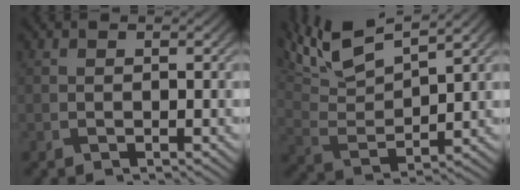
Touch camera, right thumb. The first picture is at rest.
{"total": 11.5, "force": [8.4, 3.0, 7.2], "torque": [-0.169, 0.017, 0.163]}